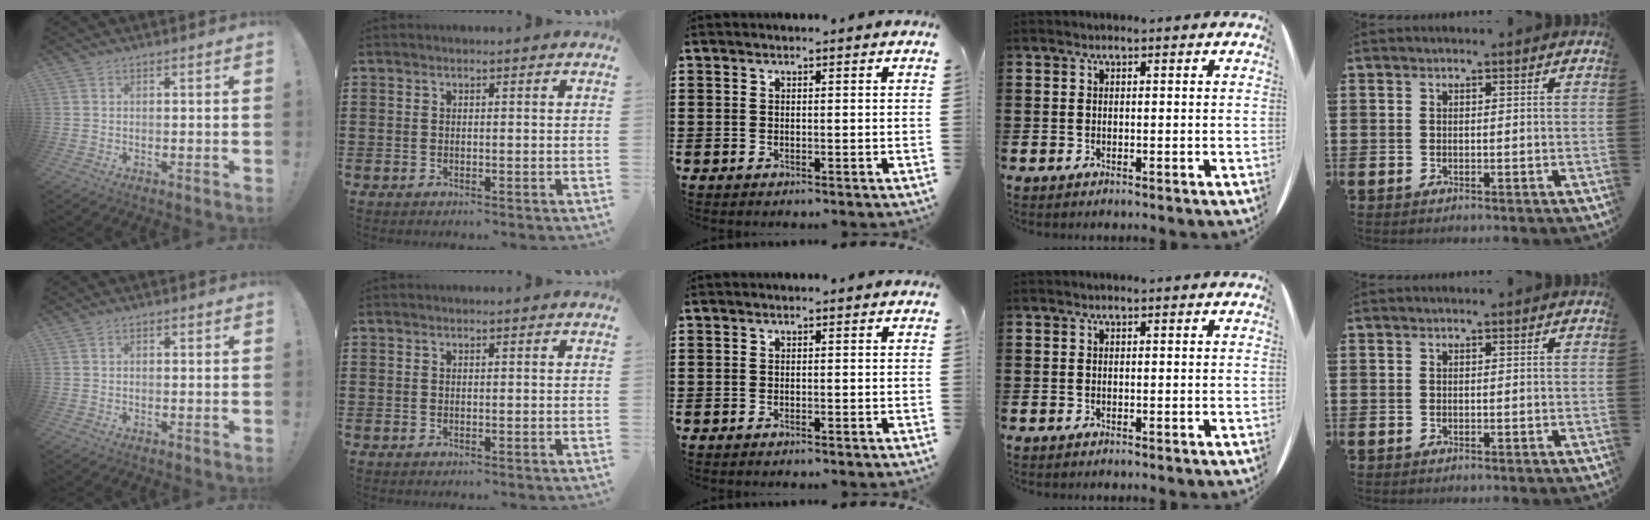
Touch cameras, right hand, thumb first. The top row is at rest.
{"thumb": {"total": 0.8, "force": [-0.4, 0.6, 0.4], "torque": [-0.007, 0.004, -0.007]}, "middle": {"total": 0.5, "force": [-0.5, 0.0, 0.2], "torque": [-0.005, -0.001, -0.010]}}